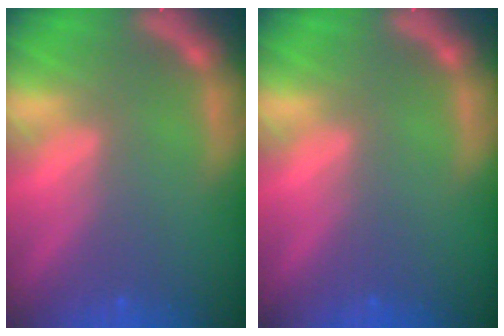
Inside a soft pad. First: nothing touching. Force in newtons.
{"total": 0.0}